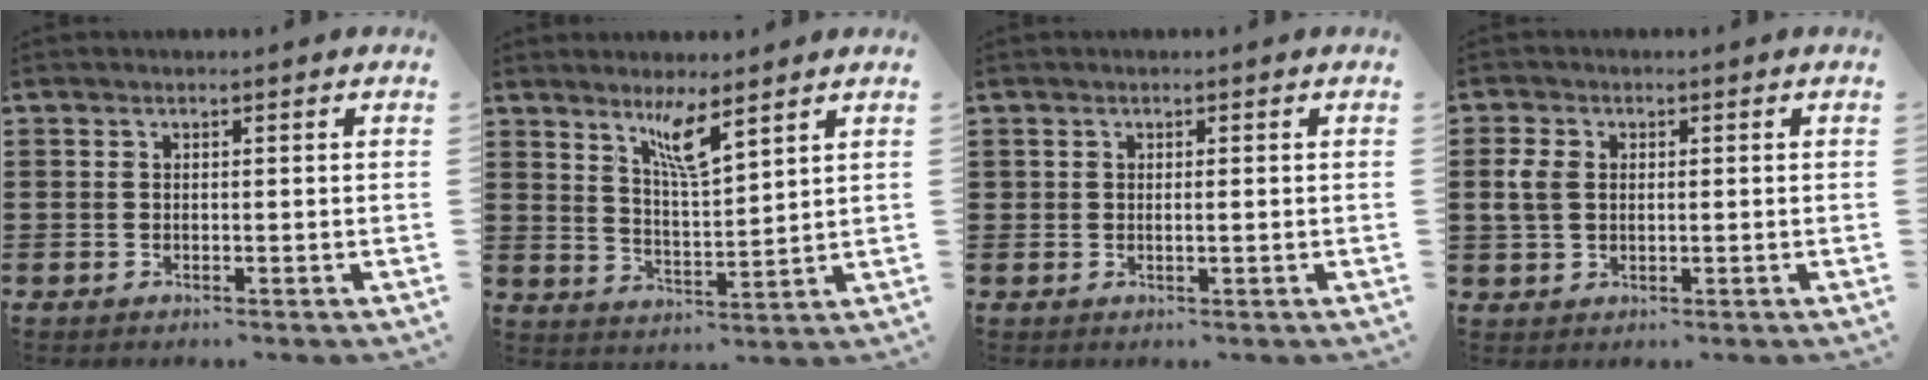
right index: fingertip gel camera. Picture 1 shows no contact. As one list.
[{"total": 6.0, "force": [4.1, 0.7, 4.3], "torque": [-0.089, -0.004, 0.068]}, {"total": 0.9, "force": [0.0, 0.2, 0.9], "torque": [-0.017, 0.001, 0.000]}, {"total": 3.4, "force": [0.6, 2.4, 2.3], "torque": [-0.058, 0.006, 0.006]}]